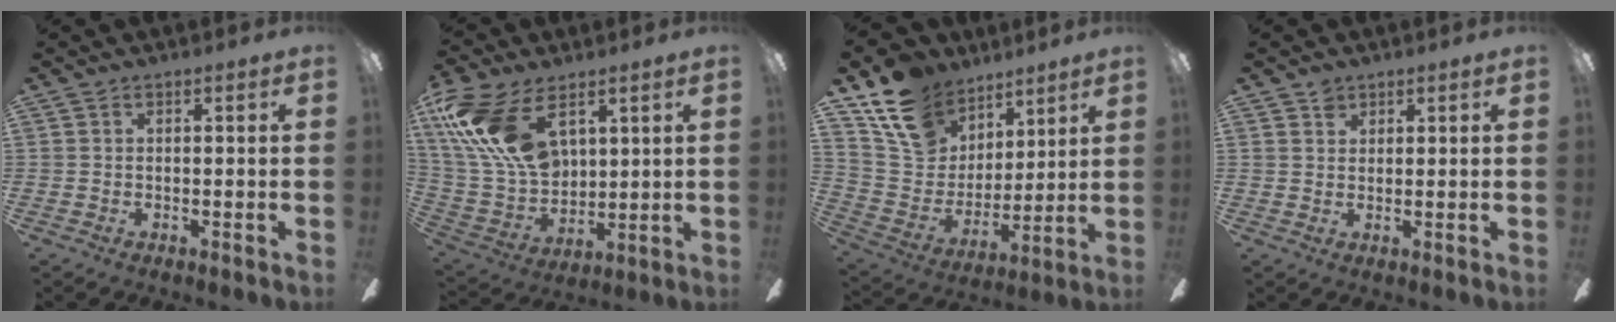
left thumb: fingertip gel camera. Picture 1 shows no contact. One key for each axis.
{"total": 20.6, "fx": 9.4, "fy": 12.2, "fz": 13.6, "tx": -0.303, "ty": -0.027, "tz": 0.168}
{"total": 17.3, "fx": 11.6, "fy": 11.6, "fz": 5.4, "tx": -0.115, "ty": -0.066, "tz": 0.225}
{"total": 2.6, "fx": 1.8, "fy": 1.8, "fz": 0.5, "tx": -0.004, "ty": -0.003, "tz": 0.034}